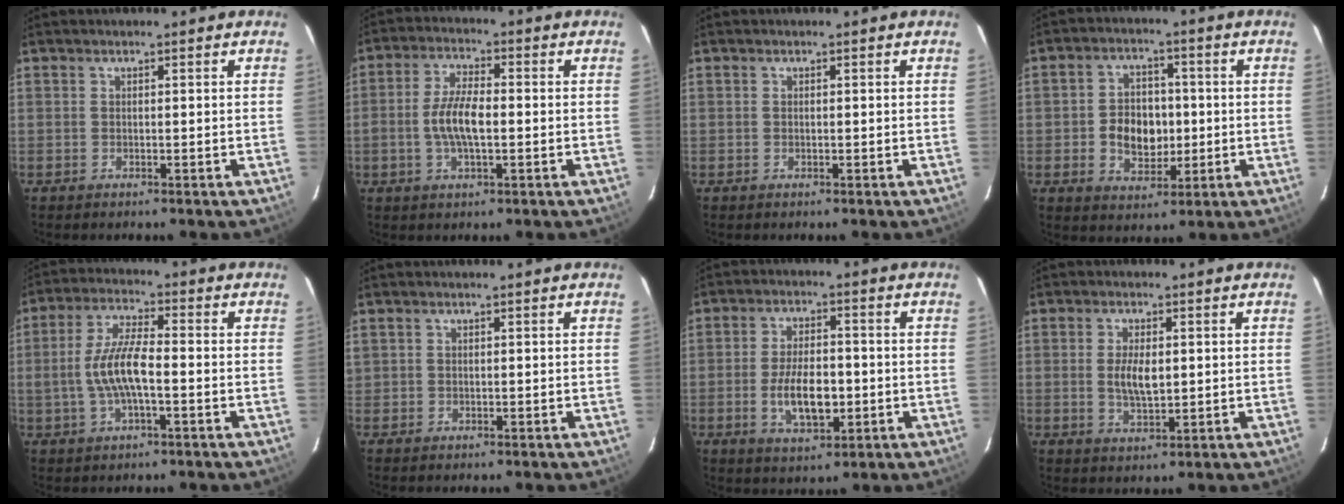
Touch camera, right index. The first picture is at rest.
{"total": 7.2, "force": [-1.0, 2.7, 6.6], "torque": [-0.133, 0.006, -0.020]}
{"total": 0.0}
{"total": 8.4, "force": [-1.1, 6.4, 5.2], "torque": [-0.106, 0.012, -0.010]}
{"total": 8.9, "force": [-1.7, 2.6, 8.4], "torque": [-0.171, 0.005, -0.030]}
{"total": 0.6, "force": [0.1, 0.6, 0.0], "torque": [0.003, 0.002, 0.003]}
{"total": 9.2, "force": [-2.0, 4.3, 7.8], "torque": [-0.154, -0.006, -0.029]}
{"total": 5.4, "force": [0.4, 2.5, 4.7], "torque": [-0.089, -0.003, 0.009]}